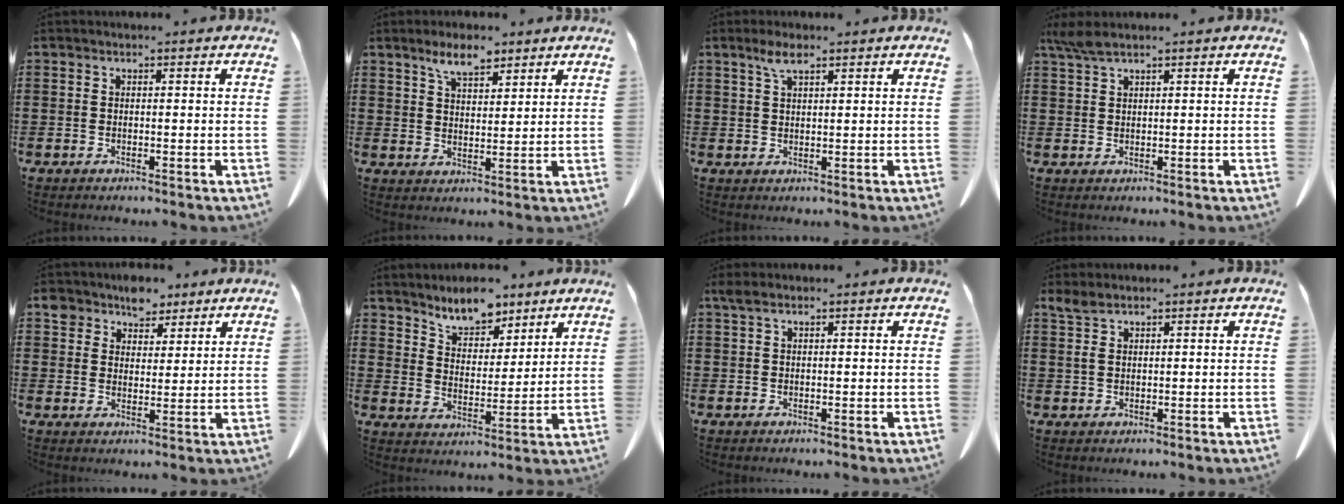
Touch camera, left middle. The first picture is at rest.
{"total": 5.5, "force": [4.2, 2.0, 3.0], "torque": [-0.063, -0.005, 0.074]}
{"total": 3.2, "force": [2.0, 0.9, 2.3], "torque": [-0.050, 0.003, 0.036]}
{"total": 2.4, "force": [1.9, 0.3, 1.5], "torque": [-0.036, -0.001, 0.036]}
{"total": 6.5, "force": [5.2, 3.7, 1.3], "torque": [-0.035, -0.009, 0.097]}
{"total": 6.5, "force": [5.9, 2.2, 1.6], "torque": [-0.047, -0.024, 0.108]}
{"total": 1.5, "force": [0.8, 0.4, 1.1], "torque": [-0.026, 0.000, 0.016]}
{"total": 2.5, "force": [1.6, 0.9, 1.6], "torque": [-0.046, 0.000, 0.027]}